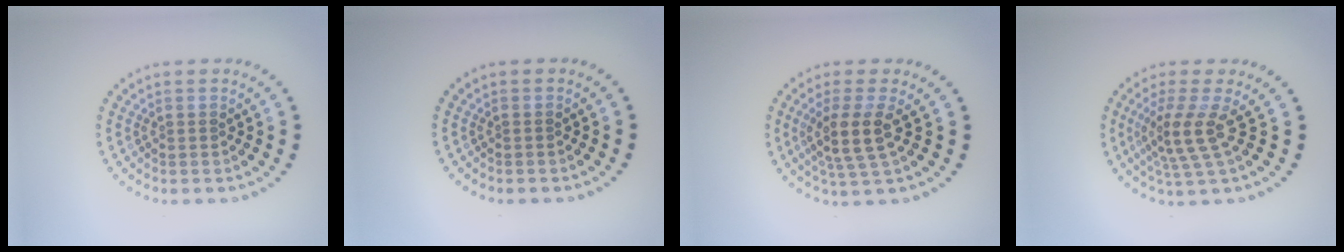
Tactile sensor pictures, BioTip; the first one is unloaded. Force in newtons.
{"total": 0.0}
{"total": 3.5, "press": 2.8, "slide": 2.0}
{"total": 3.5, "press": 2.7, "slide": 2.2}